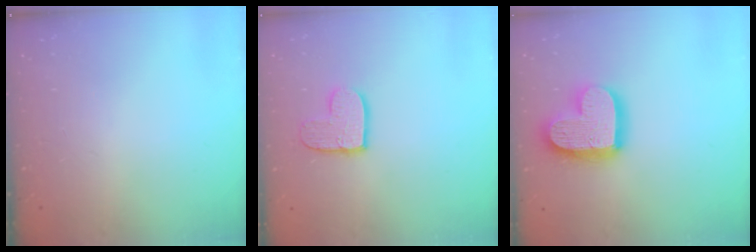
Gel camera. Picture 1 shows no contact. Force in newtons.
{"total": 9.4, "press": 9.3, "slide": 0.7}
{"total": 17.1, "press": 17.1, "slide": 1.4}